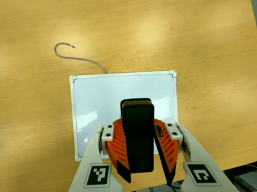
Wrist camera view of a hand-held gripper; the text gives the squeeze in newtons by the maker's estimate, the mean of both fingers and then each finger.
{"total": 10.8, "left": 10.6, "right": 11.0}